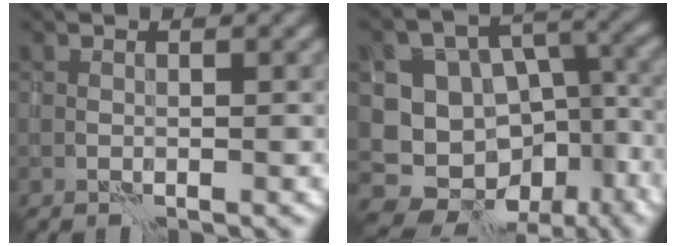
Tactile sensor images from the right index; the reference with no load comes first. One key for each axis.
{"total": 14.6, "fx": -5.2, "fy": 12.3, "fz": 5.9, "tx": -0.086, "ty": -0.023, "tz": -0.049}